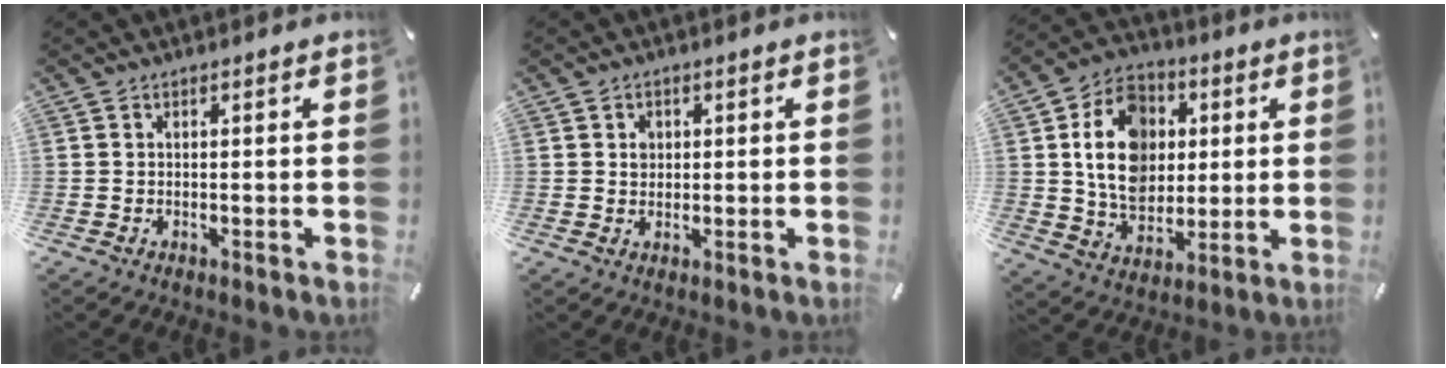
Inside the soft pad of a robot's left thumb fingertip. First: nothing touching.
{"total": 2.2, "force": [0.5, 2.1, 0.7], "torque": [-0.001, -0.001, 0.004]}
{"total": 15.4, "force": [2.3, 12.6, 8.6], "torque": [-0.162, 0.016, 0.045]}